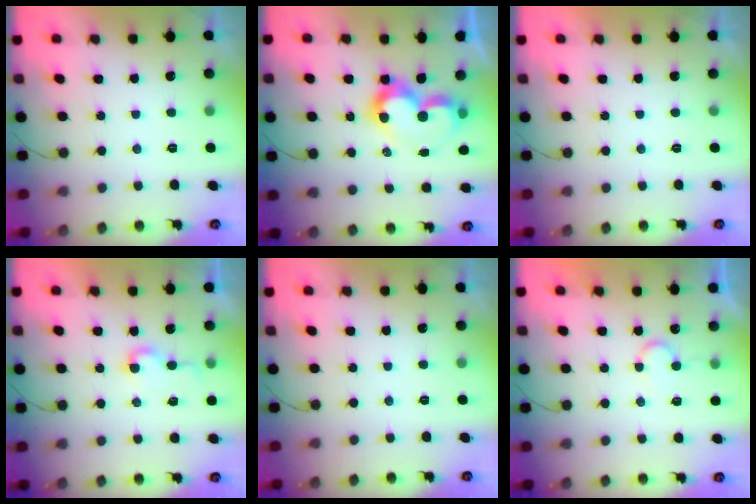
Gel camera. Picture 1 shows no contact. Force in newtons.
{"total": 10.6, "press": 10.5, "slide": 1.4}
{"total": 1.8, "press": 1.8, "slide": 0.0}
{"total": 4.0, "press": 4.0, "slide": 0.5}
{"total": 0.0}
{"total": 7.0, "press": 6.9, "slide": 0.6}